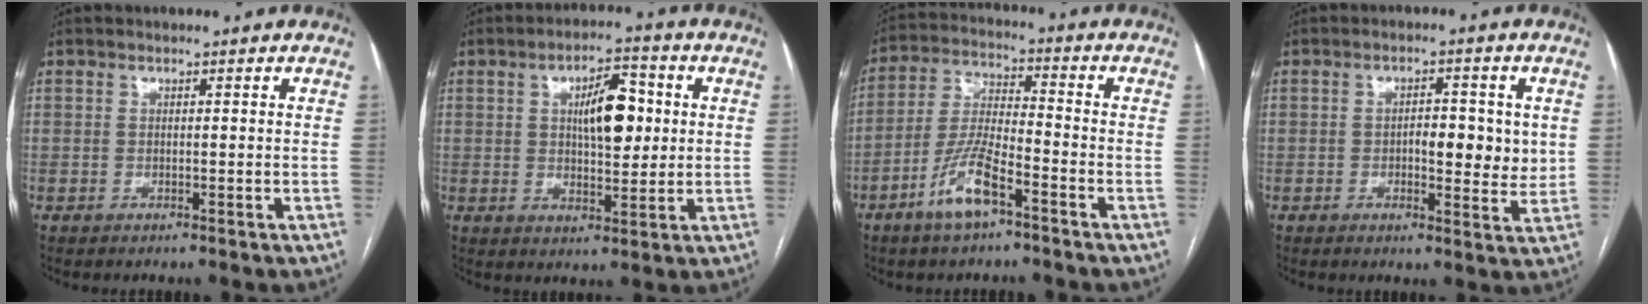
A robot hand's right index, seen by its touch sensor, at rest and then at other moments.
{"total": 8.6, "force": [1.7, 3.2, 7.8], "torque": [-0.127, 0.014, 0.028]}
{"total": 9.1, "force": [-5.3, 1.9, 7.2], "torque": [-0.155, -0.003, -0.101]}
{"total": 6.3, "force": [0.3, 2.6, 5.7], "torque": [-0.074, 0.000, 0.004]}